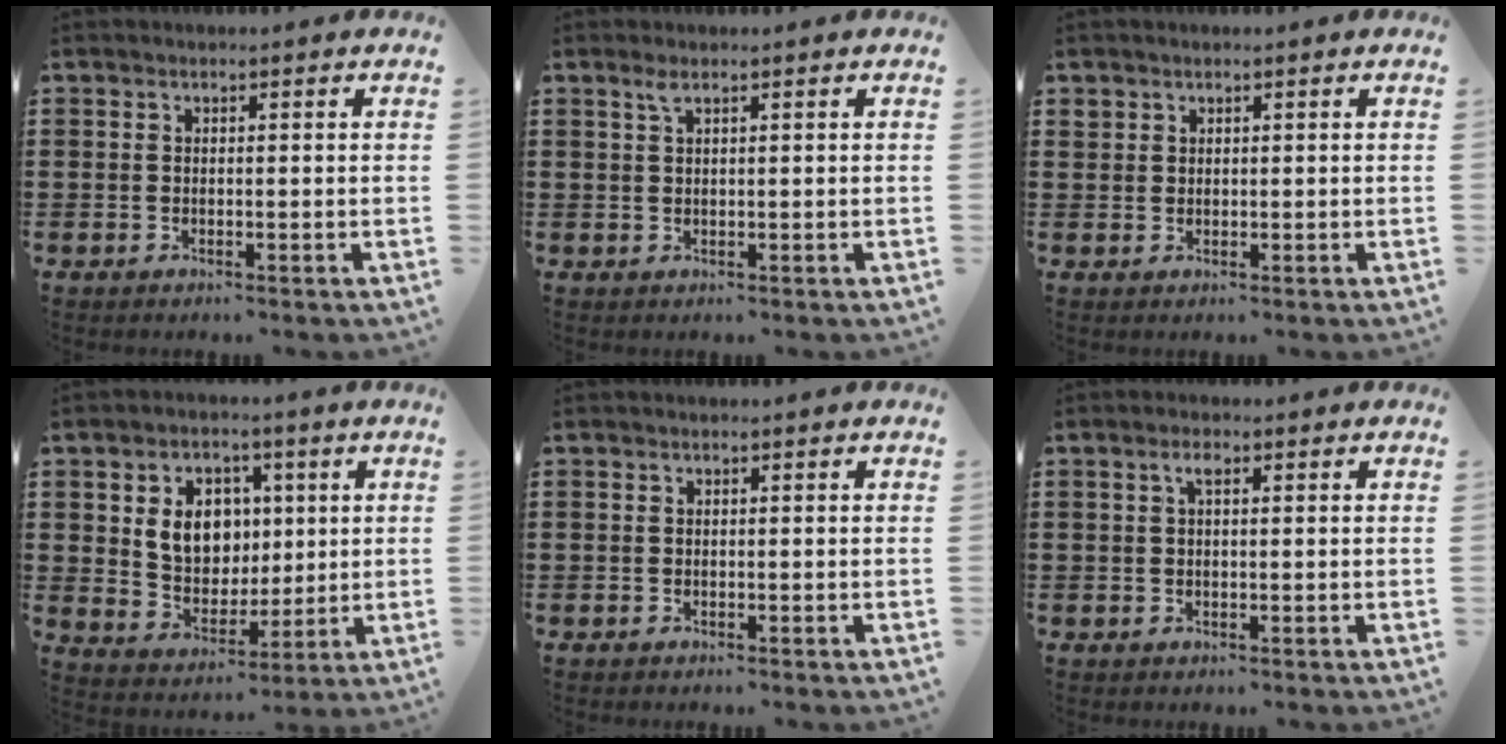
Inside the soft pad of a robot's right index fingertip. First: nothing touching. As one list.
[{"total": 1.3, "force": [0.8, 0.3, 1.0], "torque": [-0.023, 0.002, 0.013]}, {"total": 1.3, "force": [1.0, 0.8, -0.1], "torque": [0.000, 0.000, 0.021]}, {"total": 8.1, "force": [1.7, 6.6, 4.3], "torque": [-0.086, 0.011, 0.027]}, {"total": 0.0}, {"total": 1.8, "force": [0.7, 0.6, 1.6], "torque": [-0.035, 0.005, 0.011]}]